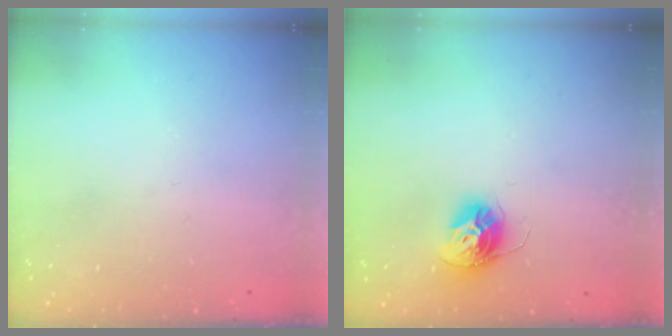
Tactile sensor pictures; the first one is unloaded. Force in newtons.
{"total": 11.4, "press": 11.3, "slide": 0.8}